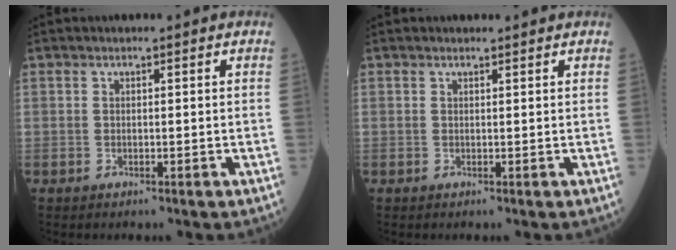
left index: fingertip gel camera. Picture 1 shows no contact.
{"total": 0.7, "force": [0.6, 0.1, -0.2], "torque": [-0.002, 0.000, 0.009]}